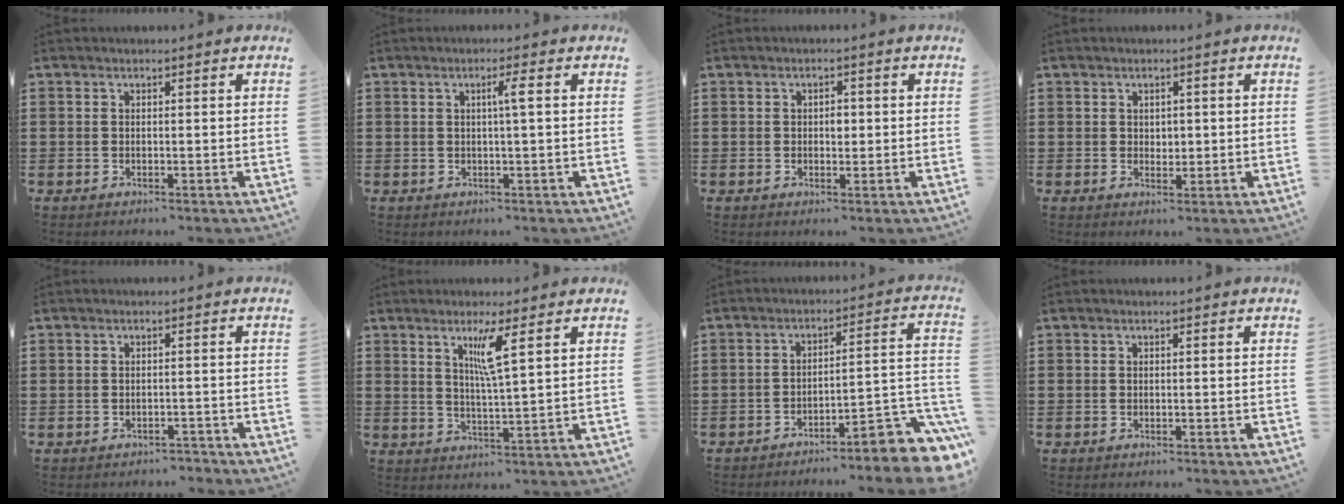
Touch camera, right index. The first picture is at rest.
{"total": 2.5, "force": [0.4, -0.2, 2.4], "torque": [-0.037, -0.004, 0.001]}
{"total": 1.8, "force": [0.1, 1.0, 1.4], "torque": [-0.021, 0.001, -0.001]}
{"total": 1.4, "force": [0.5, 1.2, 0.5], "torque": [-0.006, 0.003, 0.007]}
{"total": 1.4, "force": [-1.3, 0.5, -0.1], "torque": [-0.004, 0.004, -0.030]}
{"total": 5.3, "force": [2.7, 0.2, 4.5], "torque": [-0.090, -0.004, 0.040]}
{"total": 7.3, "force": [-5.3, 1.2, 4.9], "torque": [-0.056, -0.006, -0.101]}
{"total": 0.0}